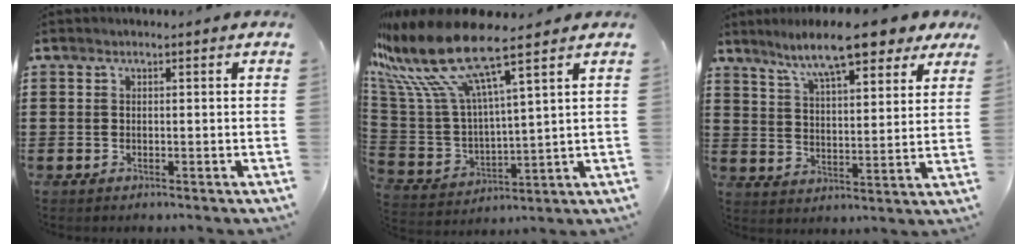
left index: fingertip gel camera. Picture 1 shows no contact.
{"total": 14.1, "force": [9.9, 3.0, 9.5], "torque": [-0.233, -0.056, 0.166]}
{"total": 11.0, "force": [9.0, 1.4, 6.2], "torque": [-0.130, -0.031, 0.156]}